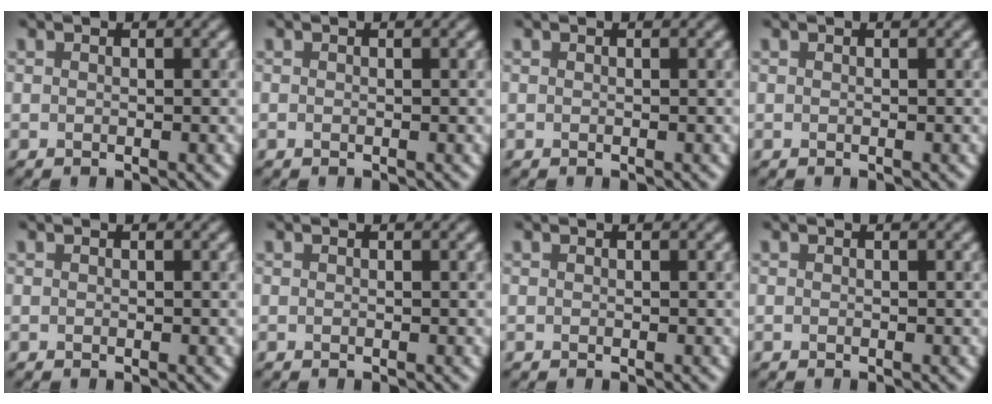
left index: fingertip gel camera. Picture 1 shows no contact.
{"total": 0.0}
{"total": 0.0}
{"total": 0.0}
{"total": 0.0}
{"total": 0.0}
{"total": 0.0}
{"total": 0.0}